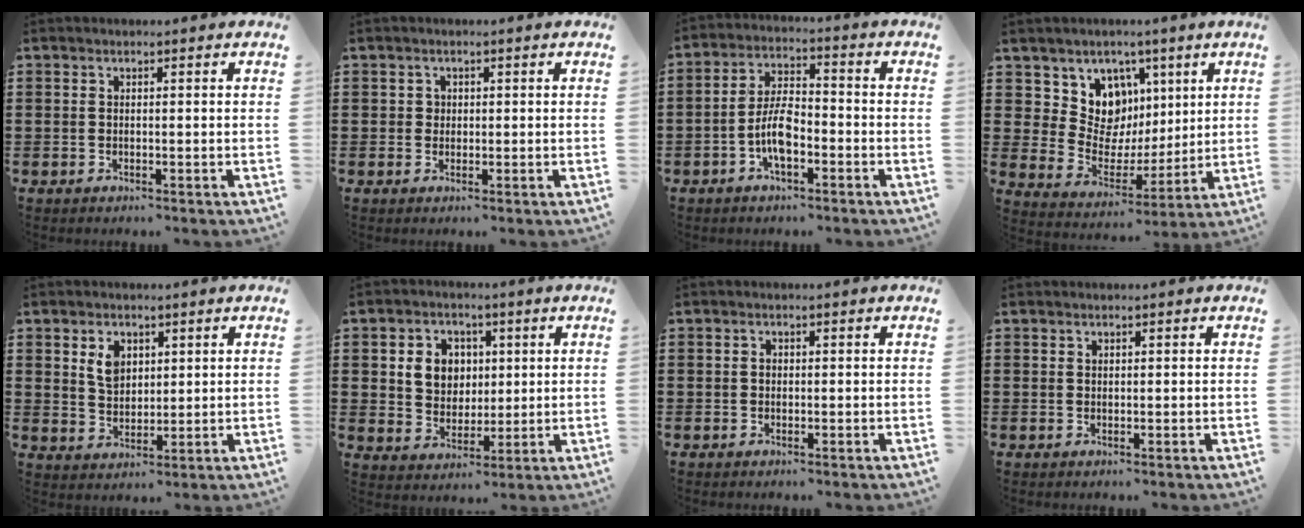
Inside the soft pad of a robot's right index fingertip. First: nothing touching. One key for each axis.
{"total": 1.2, "fx": 0.2, "fy": 1.1, "fz": 0.3, "tx": -0.009, "ty": 0.005, "tz": 0.005}
{"total": 6.7, "fx": -2.5, "fy": 2.8, "fz": 5.6, "tx": -0.128, "ty": 0.001, "tz": -0.054}
{"total": 9.1, "fx": 4.2, "fy": 7.6, "fz": 2.5, "tx": -0.086, "ty": -0.033, "tz": 0.082}
{"total": 4.6, "fx": 1.9, "fy": 3.2, "fz": 2.7, "tx": -0.056, "ty": 0.008, "tz": 0.033}
{"total": 6.2, "fx": 1.5, "fy": 5.5, "fz": 2.3, "tx": -0.055, "ty": 0.013, "tz": 0.022}
{"total": 0.7, "fx": 0.0, "fy": 0.6, "fz": 0.4, "tx": -0.010, "ty": 0.002, "tz": 0.000}
{"total": 0.6, "fx": 0.4, "fy": 0.4, "fz": 0.1, "tx": -0.002, "ty": 0.002, "tz": 0.008}